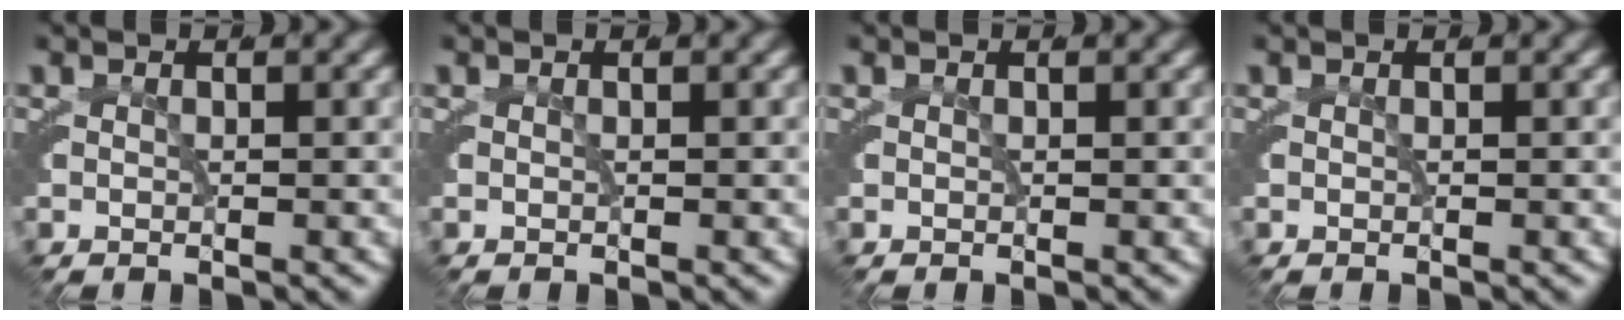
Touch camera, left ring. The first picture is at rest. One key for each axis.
{"total": 0.0}
{"total": 0.0}
{"total": 0.0}